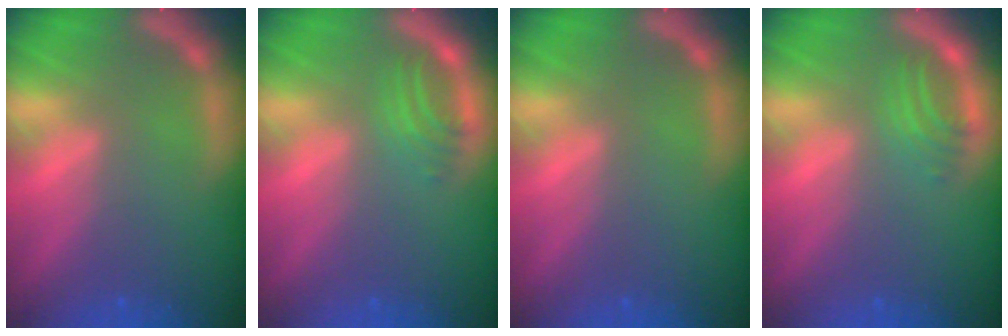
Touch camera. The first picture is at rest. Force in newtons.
{"total": 2.5}
{"total": 0.0}
{"total": 2.5}